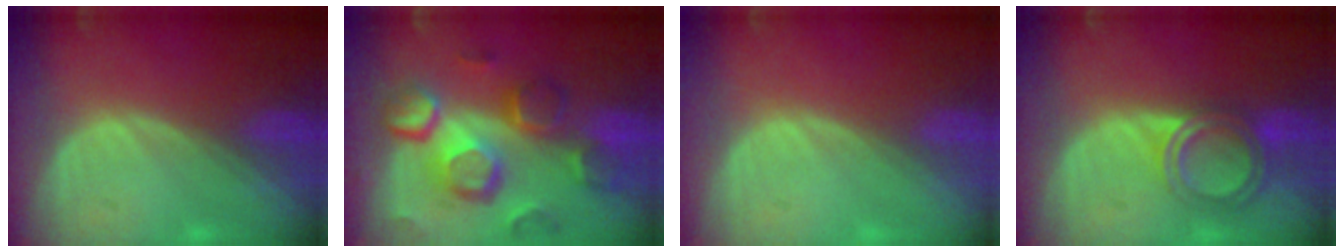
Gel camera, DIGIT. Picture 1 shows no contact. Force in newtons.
{"total": 12.1, "press": 10.5, "slide": 6.0}
{"total": 0.0}
{"total": 6.1, "press": 5.2, "slide": 3.2}